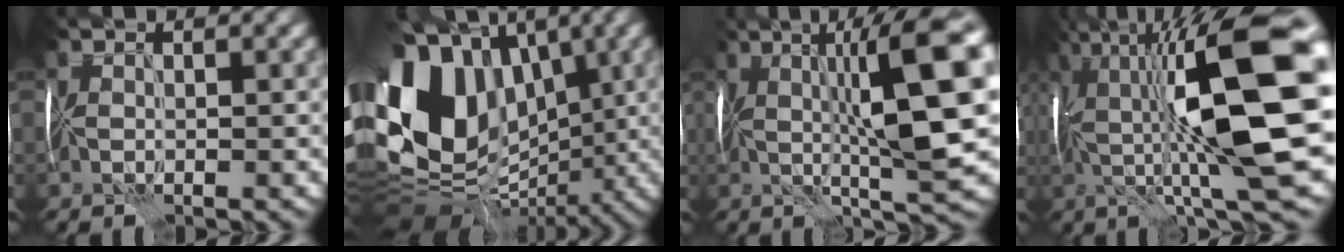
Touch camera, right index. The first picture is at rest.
{"total": 16.6, "force": [0.3, 12.9, 10.4], "torque": [-0.208, 0.010, 0.021]}
{"total": 11.6, "force": [1.2, 2.0, 11.4], "torque": [-0.174, 0.009, 0.028]}
{"total": 15.1, "force": [1.2, 3.6, 14.6], "torque": [-0.251, 0.013, 0.022]}